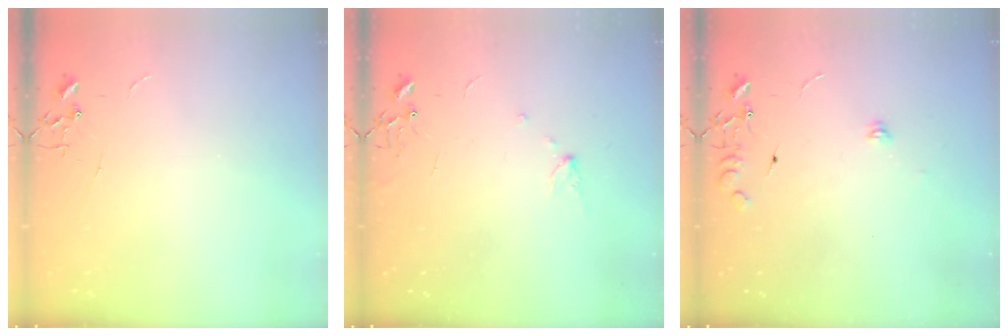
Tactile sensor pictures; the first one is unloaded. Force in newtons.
{"total": 4.5, "press": 4.4, "slide": 0.5}
{"total": 8.3, "press": 8.3, "slide": 0.2}